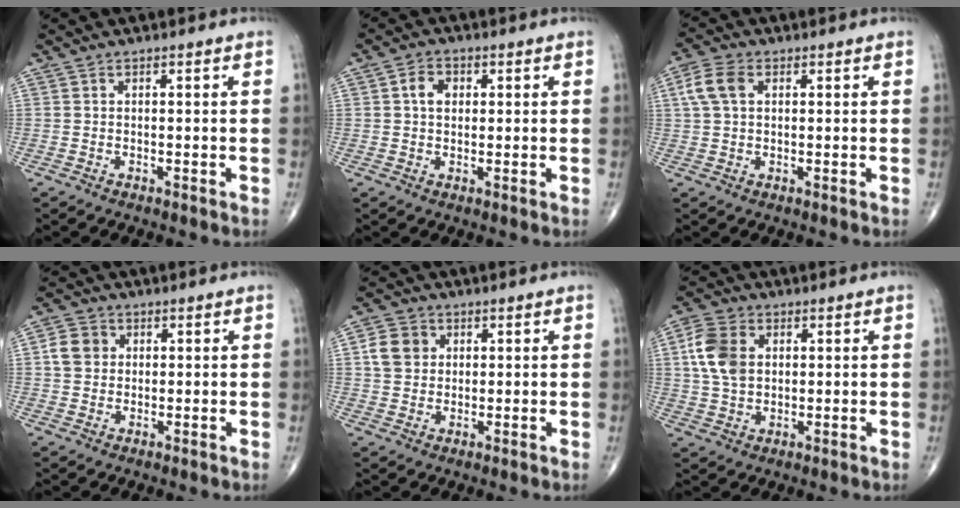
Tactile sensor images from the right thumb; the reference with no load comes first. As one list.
[{"total": 3.9, "force": [0.9, 2.9, 2.5], "torque": [-0.035, 0.007, 0.011]}, {"total": 5.8, "force": [1.7, 3.6, 4.2], "torque": [-0.095, 0.012, 0.032]}, {"total": 4.9, "force": [0.9, 4.3, 2.2], "torque": [-0.029, 0.006, 0.011]}, {"total": 5.9, "force": [1.4, 5.1, 2.7], "torque": [-0.032, 0.001, 0.021]}, {"total": 9.1, "force": [1.9, 6.5, 6.1], "torque": [-0.114, 0.004, 0.036]}]